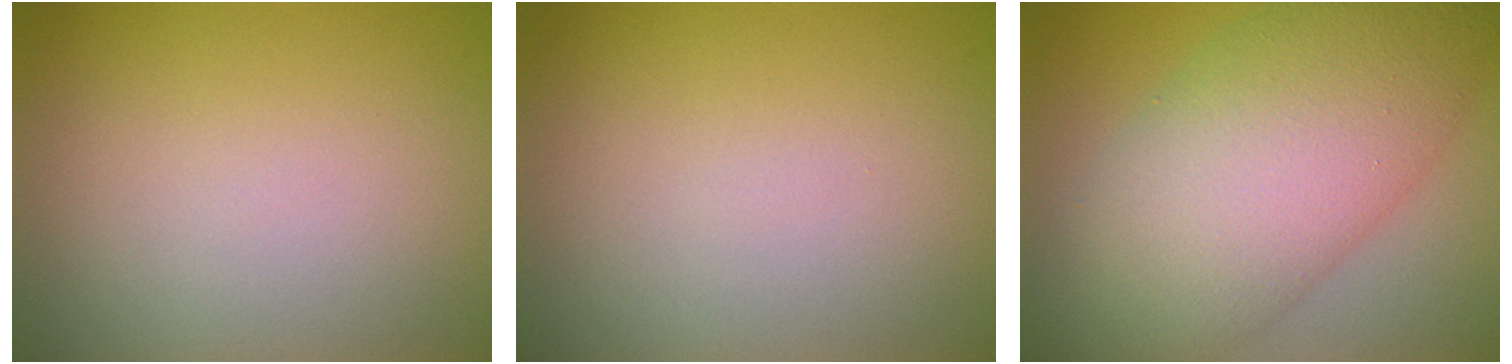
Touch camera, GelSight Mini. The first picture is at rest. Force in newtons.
{"total": 0.0}
{"total": 11.6, "press": 11.6, "slide": 0.2}